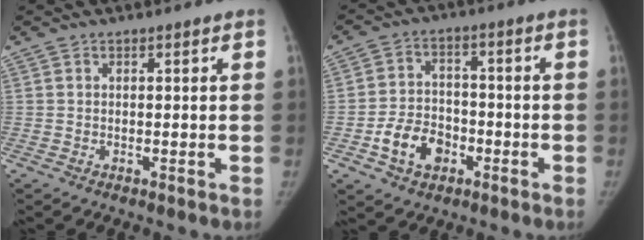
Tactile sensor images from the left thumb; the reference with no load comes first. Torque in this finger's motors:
{"motor_torque": [0.76, 0.94, 0.28, -0.36, 0.22]}